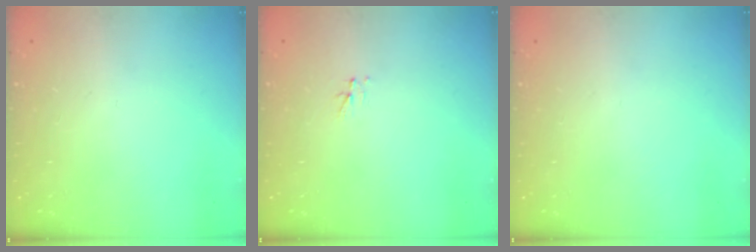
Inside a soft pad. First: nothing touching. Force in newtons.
{"total": 3.0, "press": 3.0, "slide": 0.3}
{"total": 0.0}